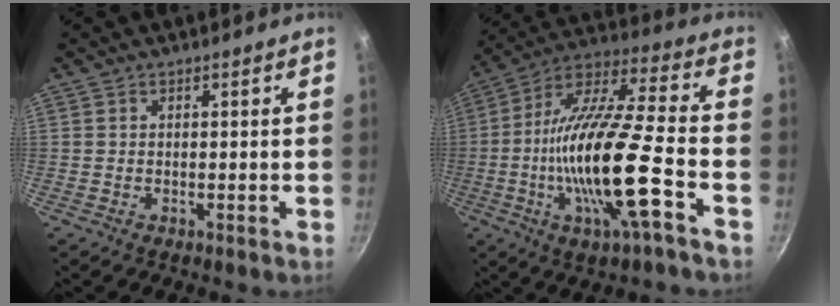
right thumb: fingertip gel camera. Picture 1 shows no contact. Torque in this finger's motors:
{"motor_torque": [2.67, 2.34, 2.32, -0.46, 0.40]}